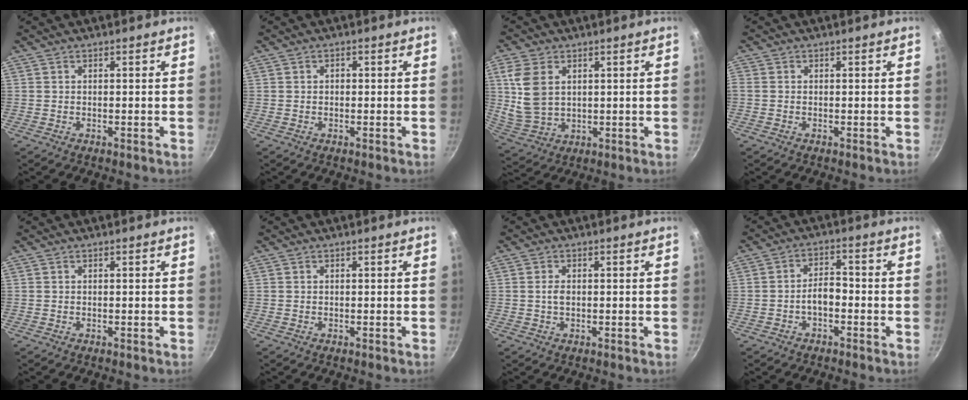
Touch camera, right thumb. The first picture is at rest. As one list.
[{"total": 0.9, "force": [0.1, 0.7, 0.5], "torque": [-0.006, 0.005, 0.000]}, {"total": 10.0, "force": [2.6, 6.8, 6.8], "torque": [-0.127, -0.011, 0.066]}, {"total": 0.8, "force": [-0.2, 0.5, 0.6], "torque": [-0.017, 0.002, -0.005]}, {"total": 0.0}, {"total": 0.0}, {"total": 2.0, "force": [0.1, 1.2, 1.5], "torque": [-0.023, 0.003, 0.001]}, {"total": 4.3, "force": [-1.8, 2.3, 3.1], "torque": [-0.039, 0.027, -0.035]}]